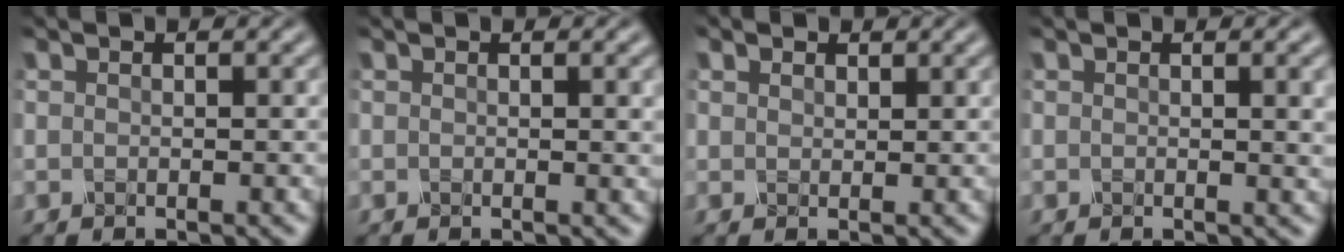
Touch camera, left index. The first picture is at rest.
{"total": 2.0, "force": [0.7, 0.7, 1.7], "torque": [-0.013, 0.003, 0.009]}
{"total": 0.9, "force": [0.7, 0.4, -0.2], "torque": [-0.002, 0.000, 0.018]}
{"total": 3.8, "force": [1.2, 1.4, 3.3], "torque": [-0.026, 0.013, 0.011]}